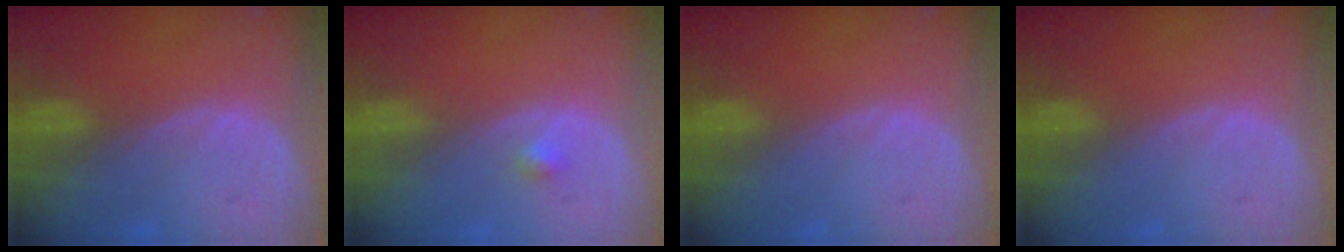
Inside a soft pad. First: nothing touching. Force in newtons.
{"total": 1.0, "press": 1.0, "slide": 0.1}
{"total": 0.0}
{"total": 0.0}